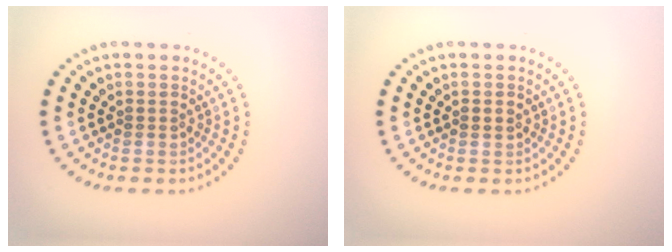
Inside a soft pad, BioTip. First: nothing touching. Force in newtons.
{"total": 1.1, "press": 1.1, "slide": 0.1}